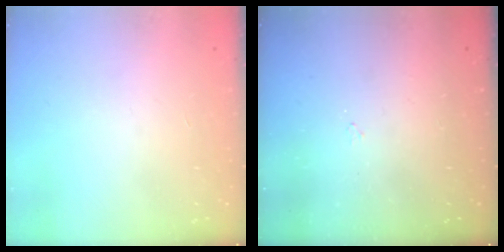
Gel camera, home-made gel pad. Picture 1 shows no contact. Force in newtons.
{"total": 2.9, "press": 2.9, "slide": 0.5}